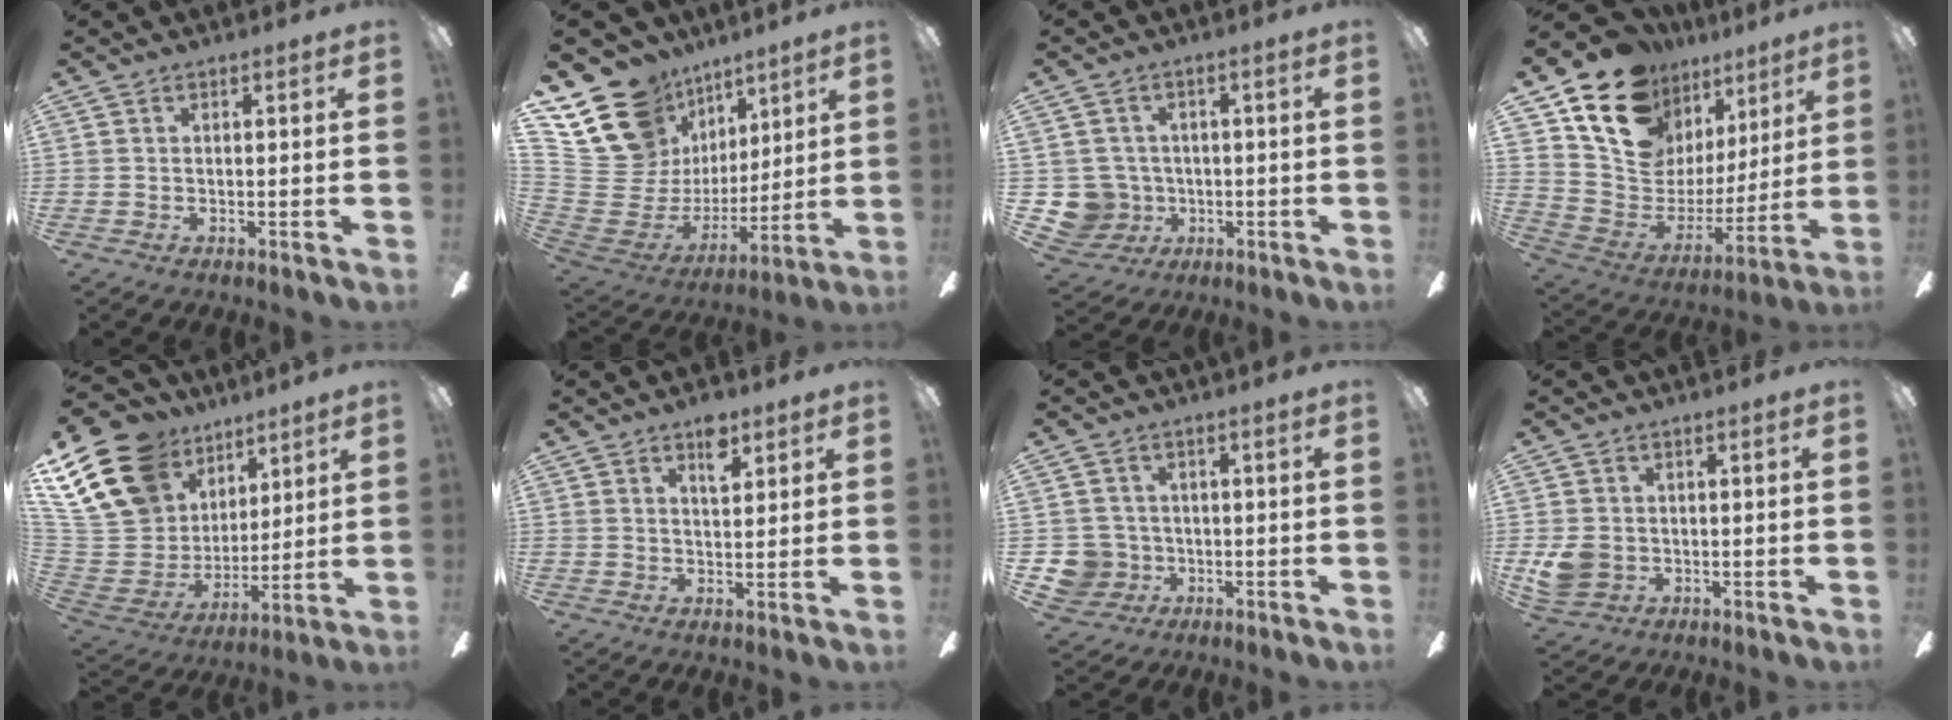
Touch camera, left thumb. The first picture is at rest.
{"total": 18.3, "force": [9.4, 14.2, 6.6], "torque": [-0.155, -0.069, 0.198]}
{"total": 6.6, "force": [0.2, 6.6, 0.7], "torque": [-0.054, -0.005, 0.010]}
{"total": 17.3, "force": [12.5, 10.4, 6.0], "torque": [-0.126, -0.085, 0.230]}
{"total": 23.2, "force": [12.6, 16.3, 10.5], "torque": [-0.241, -0.071, 0.253]}
{"total": 5.9, "force": [3.7, 2.7, 3.6], "torque": [-0.038, -0.017, 0.060]}
{"total": 6.2, "force": [-0.5, 6.1, 1.0], "torque": [-0.045, 0.005, -0.005]}
{"total": 5.6, "force": [-0.2, 4.9, 2.6], "torque": [-0.046, 0.005, -0.002]}